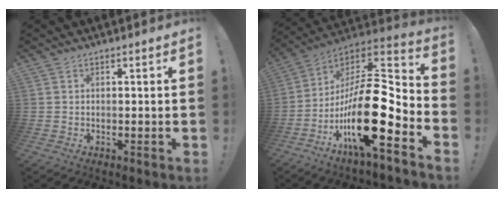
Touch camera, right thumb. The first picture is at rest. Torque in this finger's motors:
{"motor_torque": [3.08, 1.92, 1.86, -0.91, 0.38]}